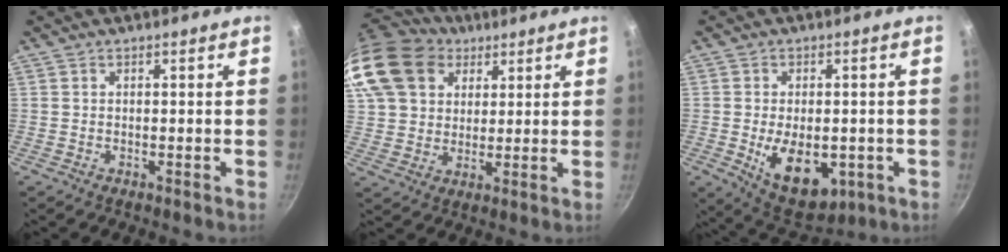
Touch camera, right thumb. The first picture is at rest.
{"total": 20.9, "force": [10.2, 15.5, 9.6], "torque": [-0.213, 0.015, 0.191]}
{"total": 12.6, "force": [-2.7, 7.5, 9.8], "torque": [-0.118, -0.005, -0.021]}